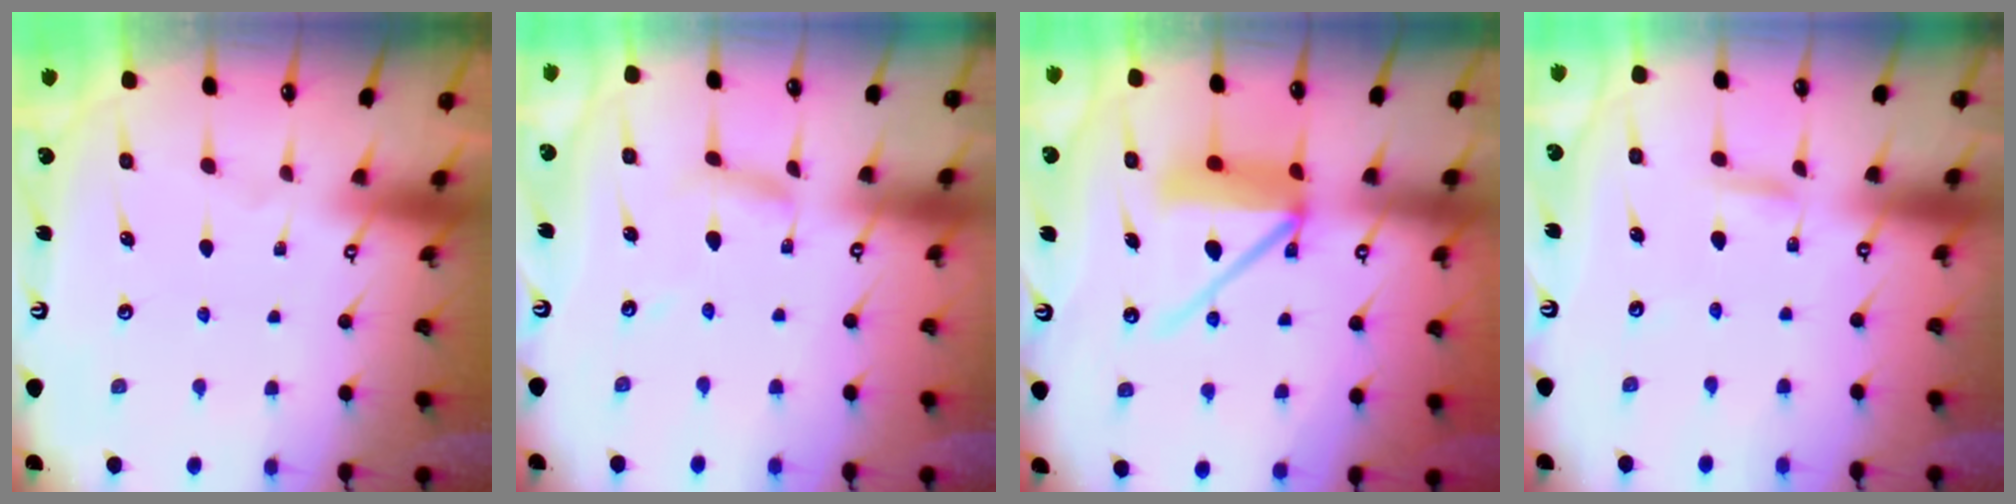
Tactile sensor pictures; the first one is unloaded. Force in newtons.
{"total": 4.8, "press": 4.8, "slide": 0.4}
{"total": 12.0, "press": 11.9, "slide": 1.3}
{"total": 3.6, "press": 3.5, "slide": 0.4}